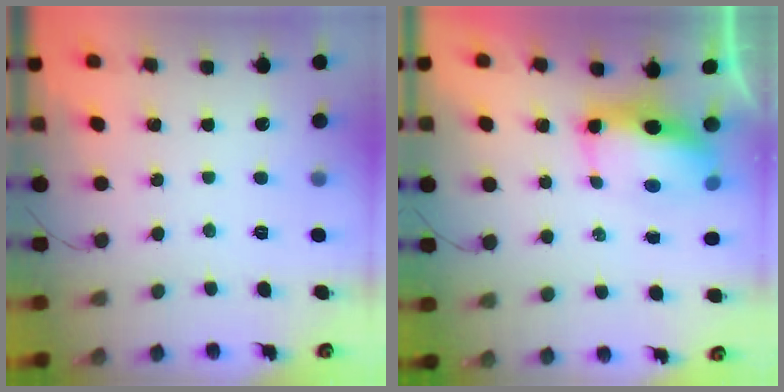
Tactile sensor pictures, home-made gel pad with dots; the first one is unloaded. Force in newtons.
{"total": 8.8, "press": 8.7, "slide": 1.4}